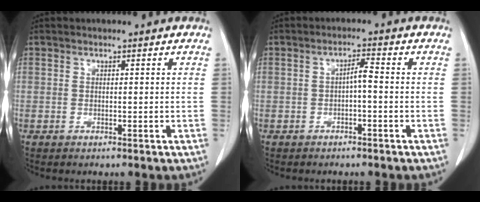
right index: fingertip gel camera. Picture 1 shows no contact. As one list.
[{"total": 2.3, "force": [-0.5, 0.3, 2.2], "torque": [-0.037, 0.007, -0.009]}]